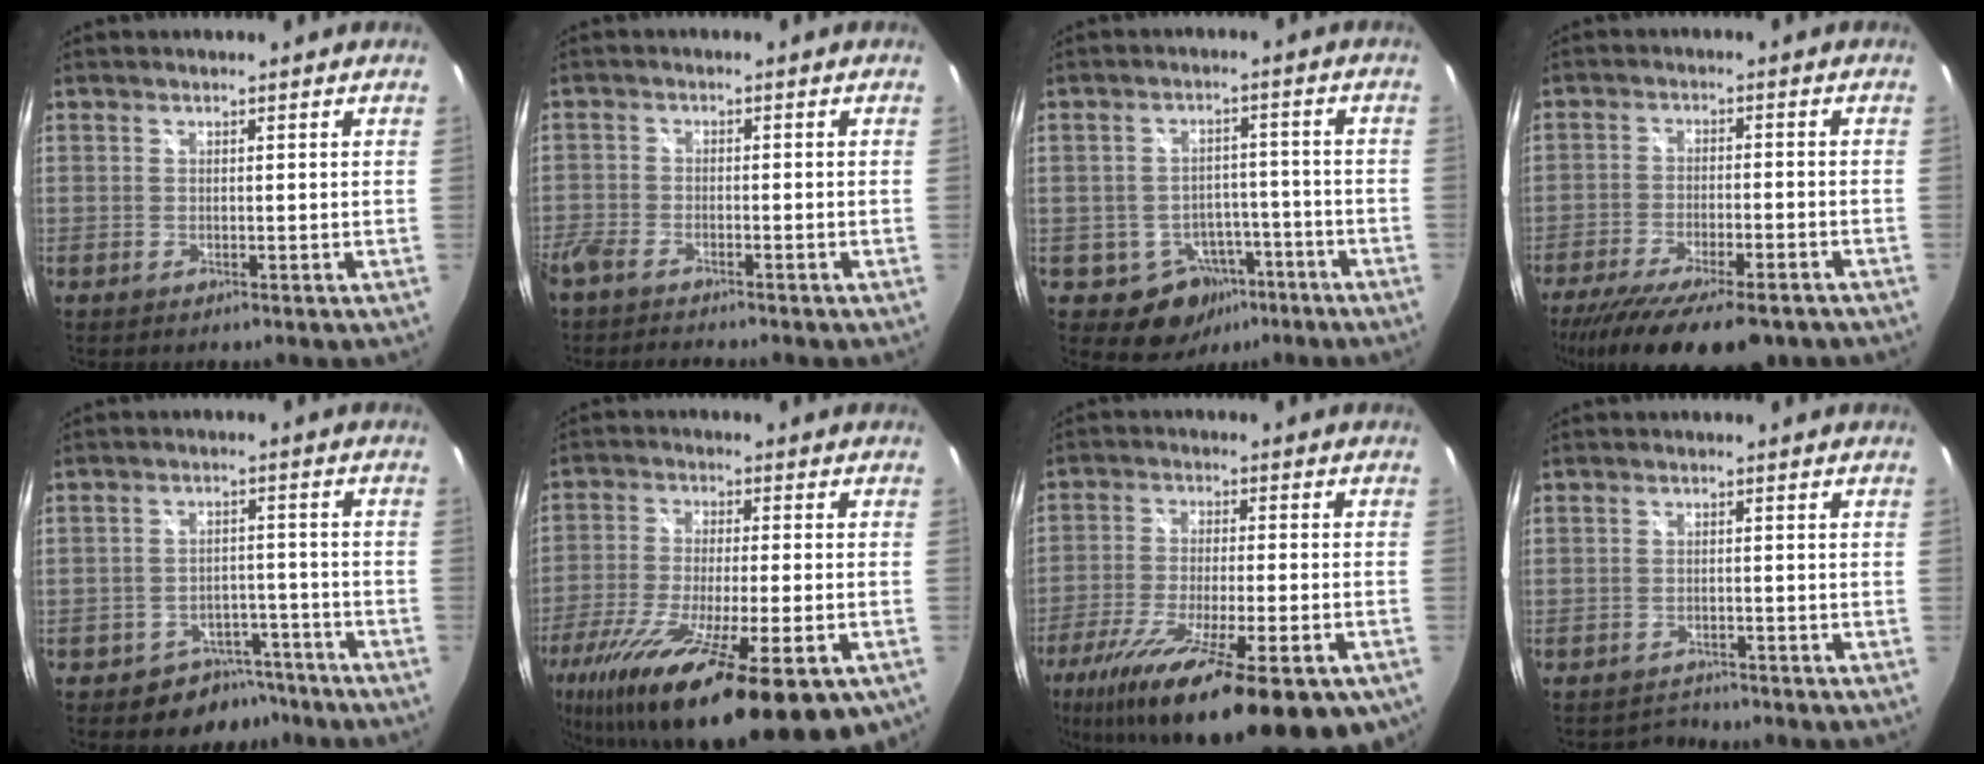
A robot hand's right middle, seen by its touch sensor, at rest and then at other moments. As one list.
[{"total": 6.0, "force": [-5.2, 1.8, 2.4], "torque": [-0.069, -0.022, -0.101]}, {"total": 8.5, "force": [-4.7, 6.6, 2.4], "torque": [-0.047, 0.021, -0.043]}, {"total": 18.5, "force": [-14.1, 5.1, 10.8], "torque": [-0.209, -0.052, -0.214]}, {"total": 7.3, "force": [-5.8, 4.4, 0.8], "torque": [-0.017, 0.024, -0.068]}, {"total": 25.4, "force": [-15.5, 6.0, 19.2], "torque": [-0.348, -0.077, -0.248]}, {"total": 24.7, "force": [-15.3, 6.6, 18.2], "torque": [-0.318, -0.071, -0.236]}, {"total": 2.1, "force": [-1.8, 0.7, -0.7], "torque": [0.003, 0.007, -0.033]}]